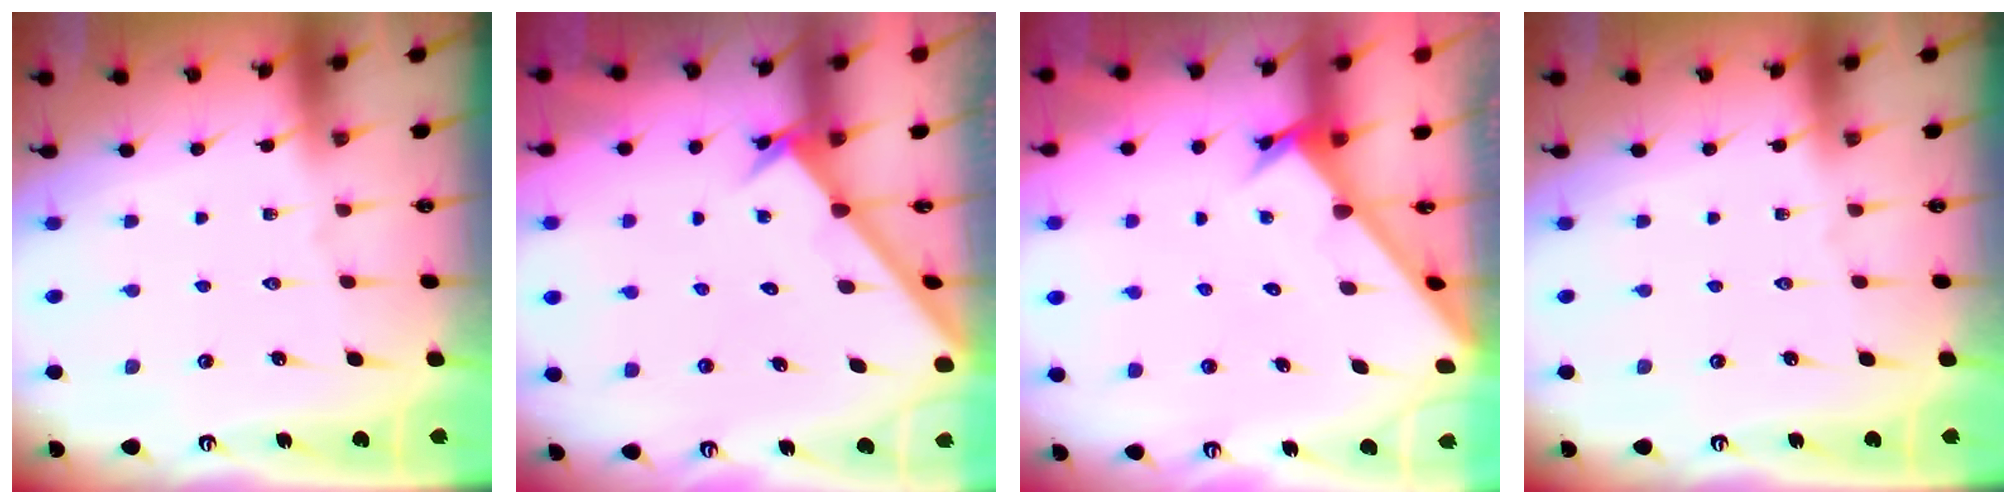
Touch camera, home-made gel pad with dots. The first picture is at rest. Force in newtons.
{"total": 2.0, "press": 2.0, "slide": 0.2}
{"total": 2.6, "press": 2.6, "slide": 0.2}
{"total": 0.0}